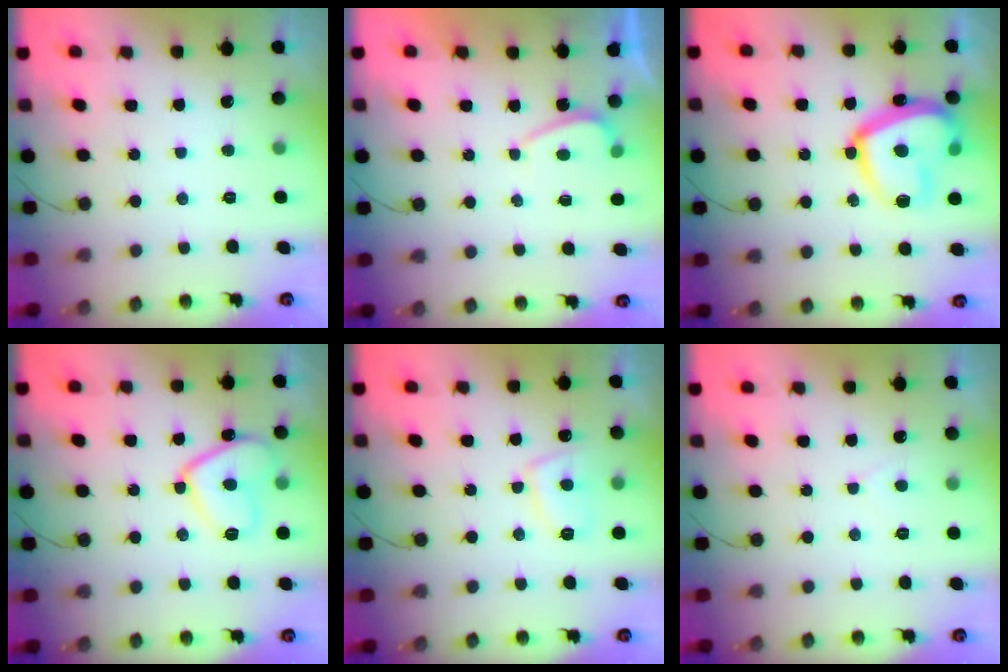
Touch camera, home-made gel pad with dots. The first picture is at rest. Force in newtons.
{"total": 0.0}
{"total": 18.7, "press": 18.6, "slide": 2.1}
{"total": 12.4, "press": 12.3, "slide": 1.2}
{"total": 6.7, "press": 6.6, "slide": 1.1}
{"total": 2.6, "press": 2.6, "slide": 0.3}